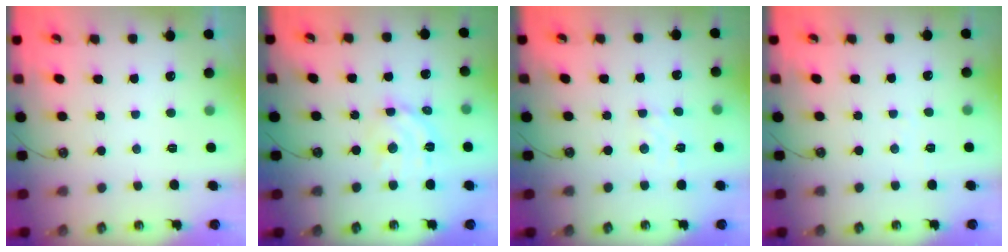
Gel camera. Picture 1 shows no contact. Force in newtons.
{"total": 9.9, "press": 9.9, "slide": 0.5}
{"total": 4.3, "press": 4.2, "slide": 0.5}
{"total": 2.8, "press": 2.8, "slide": 0.4}